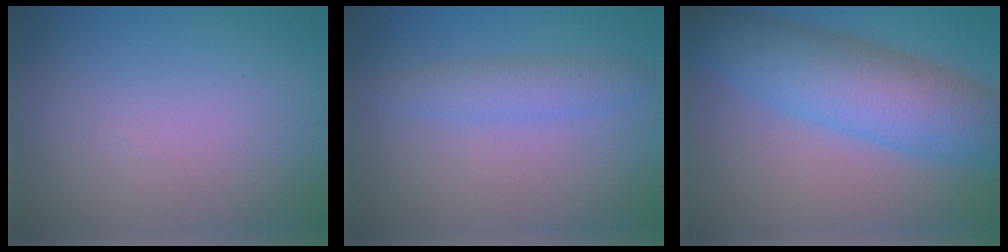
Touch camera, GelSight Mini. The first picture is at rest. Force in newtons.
{"total": 2.5, "press": 2.5, "slide": 0.1}
{"total": 8.6, "press": 8.6, "slide": 0.2}